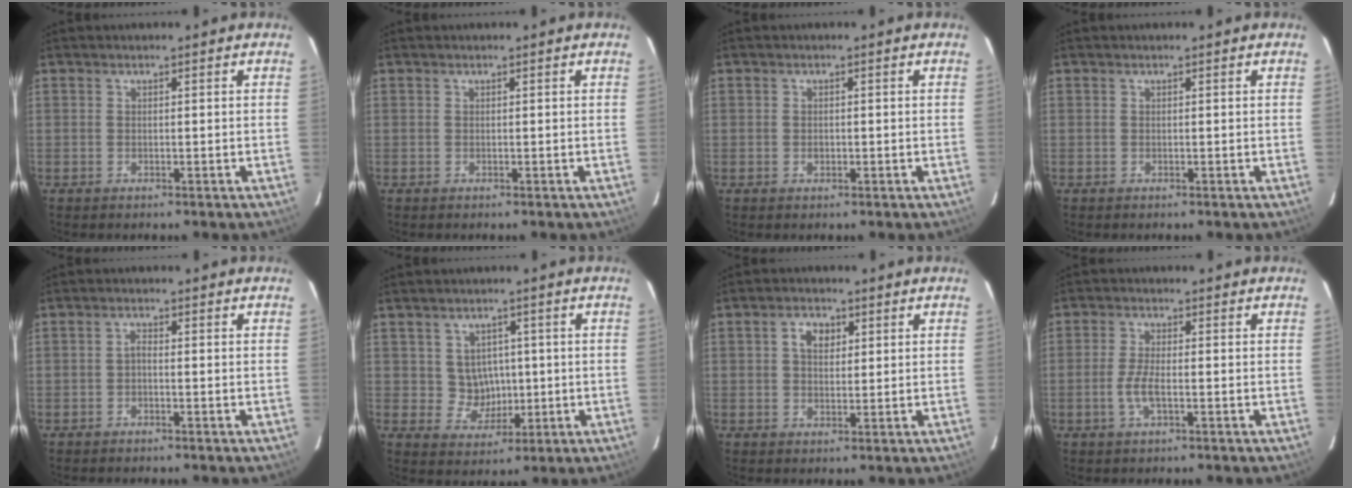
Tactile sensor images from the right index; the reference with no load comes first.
{"total": 0.0}
{"total": 1.1, "force": [-0.2, 0.9, 0.5], "torque": [-0.008, 0.002, -0.003]}
{"total": 0.0}
{"total": 1.0, "force": [-0.7, 0.3, 0.6], "torque": [-0.013, 0.005, -0.015]}
{"total": 5.2, "force": [0.5, 5.0, 1.2], "torque": [-0.027, 0.013, 0.021]}
{"total": 3.5, "force": [1.1, 2.8, 1.9], "torque": [-0.026, 0.012, 0.020]}
{"total": 4.0, "force": [-1.3, 0.8, 3.7], "torque": [-0.079, -0.002, -0.027]}